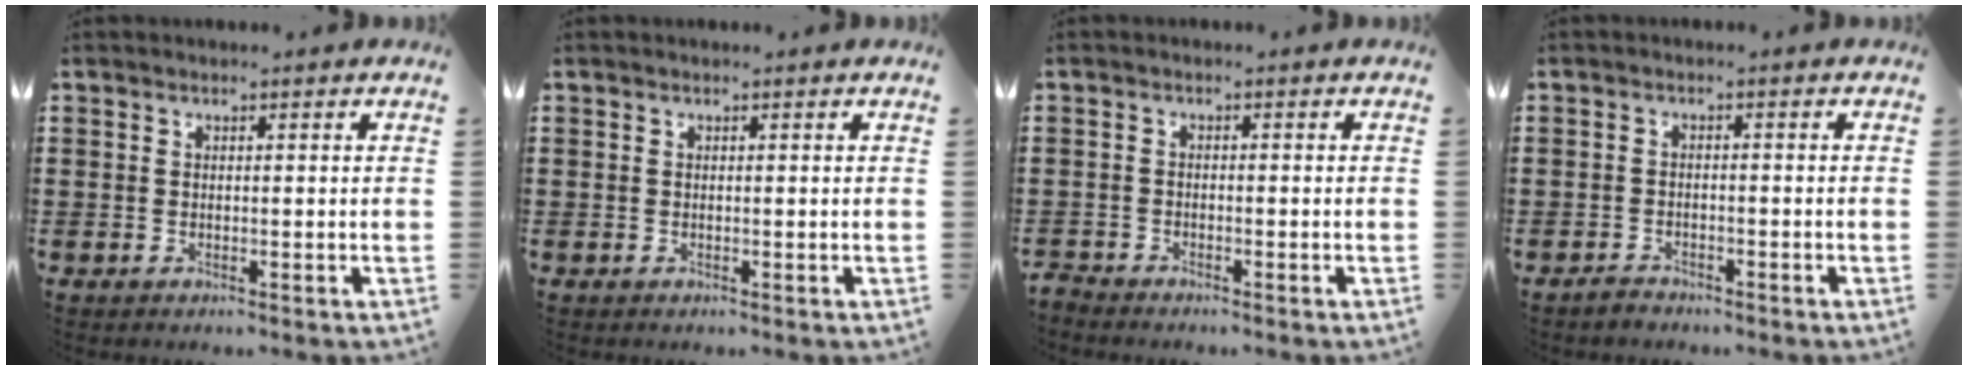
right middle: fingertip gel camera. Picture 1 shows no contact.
{"total": 0.0}
{"total": 1.7, "force": [-1.7, 0.1, 0.0], "torque": [-0.013, -0.002, -0.039]}
{"total": 1.4, "force": [-1.3, 0.3, 0.1], "torque": [-0.007, 0.003, -0.028]}